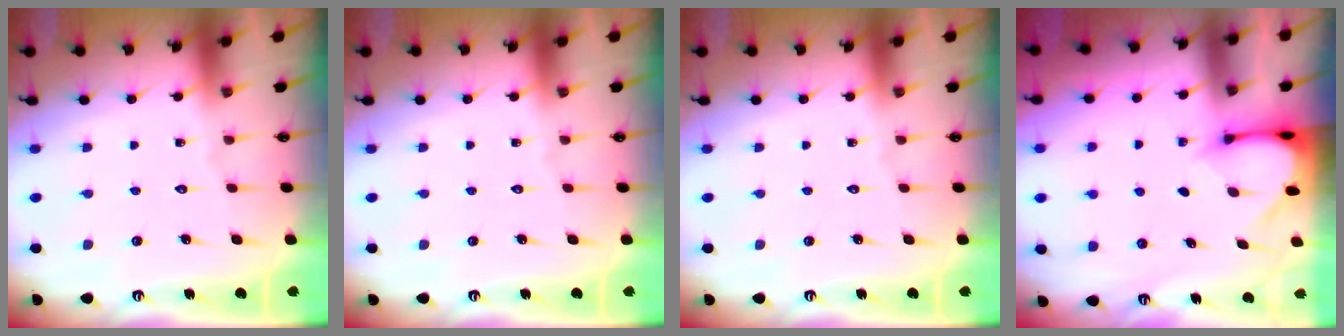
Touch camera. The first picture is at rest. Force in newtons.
{"total": 0.0}
{"total": 0.0}
{"total": 2.9, "press": 2.9, "slide": 0.2}